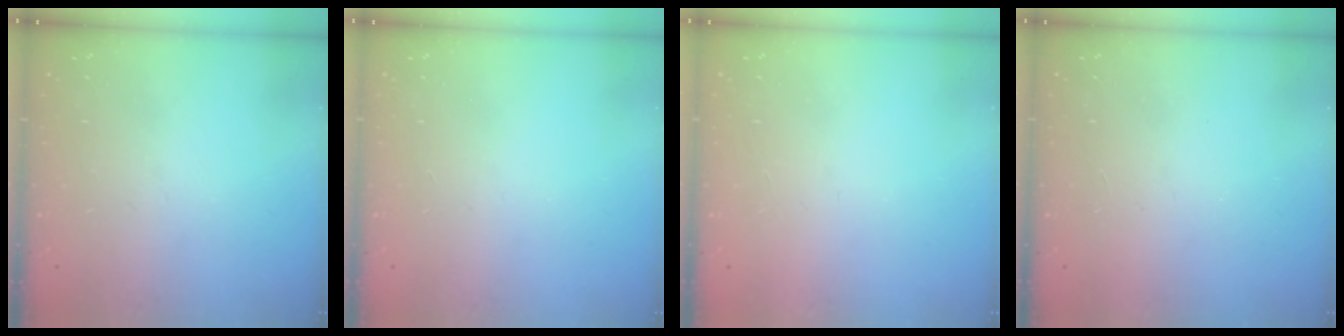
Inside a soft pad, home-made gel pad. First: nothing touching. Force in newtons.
{"total": 0.0}
{"total": 1.6, "press": 1.6, "slide": 0.1}
{"total": 1.7, "press": 1.6, "slide": 0.1}